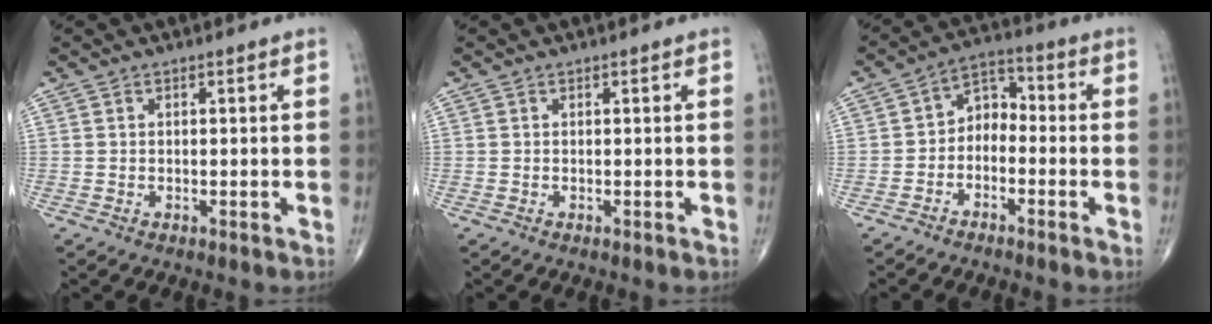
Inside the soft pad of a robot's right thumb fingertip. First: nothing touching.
{"total": 0.0}
{"total": 5.9, "force": [-2.0, 4.3, 3.6], "torque": [-0.035, 0.039, -0.053]}